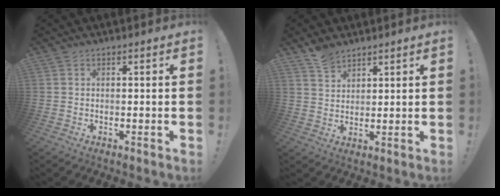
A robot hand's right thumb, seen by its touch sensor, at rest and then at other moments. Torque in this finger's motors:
{"motor_torque": [-0.51, 0.42, 0.08, -0.09, 0.06]}